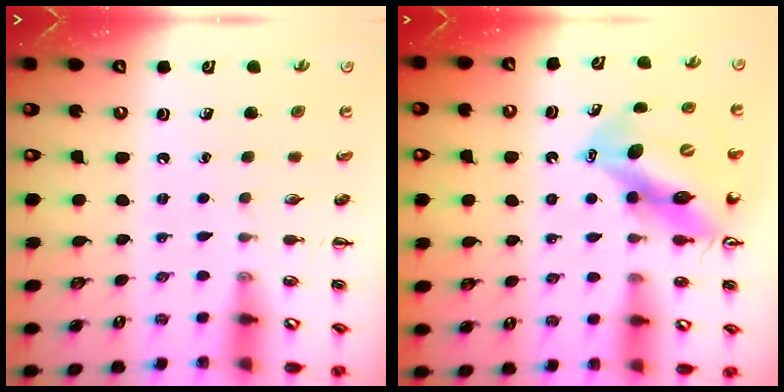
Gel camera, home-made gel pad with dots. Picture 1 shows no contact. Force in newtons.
{"total": 11.0, "press": 10.5, "slide": 3.4}